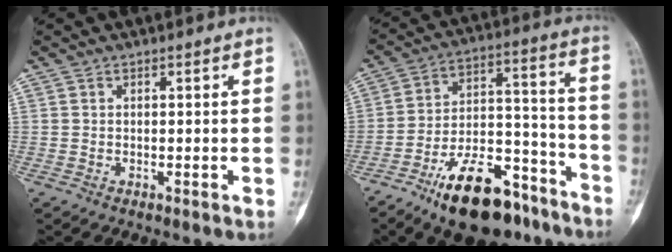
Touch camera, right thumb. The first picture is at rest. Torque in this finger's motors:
{"motor_torque": [2.61, 1.65, 1.56, -1.21, 0.41]}